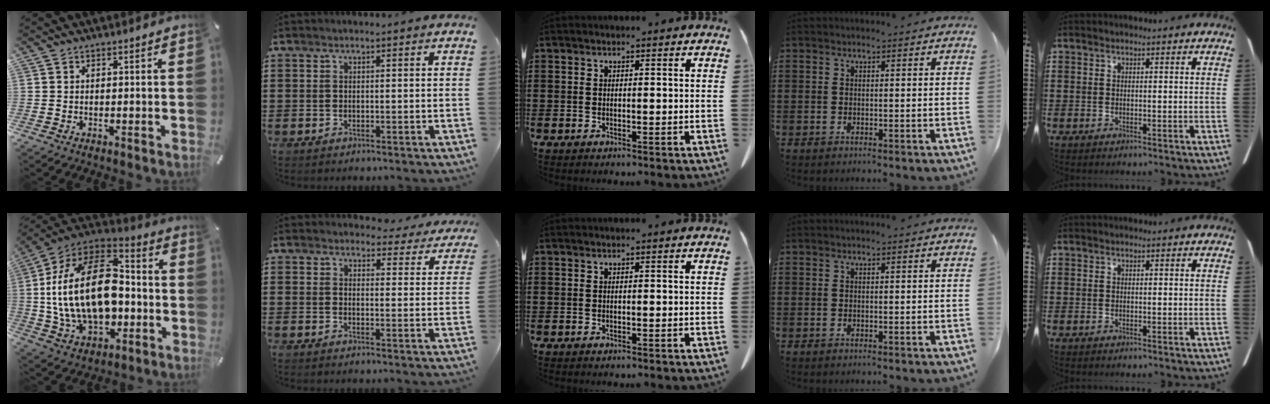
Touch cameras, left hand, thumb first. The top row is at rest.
{"thumb": {"total": 26.6, "force": [-0.8, 17.0, 20.4], "torque": [-0.419, 0.012, -0.008]}, "index": {"total": 3.7, "force": [3.6, 0.6, 0.4], "torque": [-0.016, -0.021, 0.062]}}